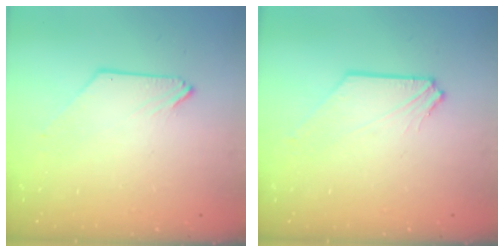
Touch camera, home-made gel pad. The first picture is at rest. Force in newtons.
{"total": 1.0, "press": 1.0, "slide": 0.1}